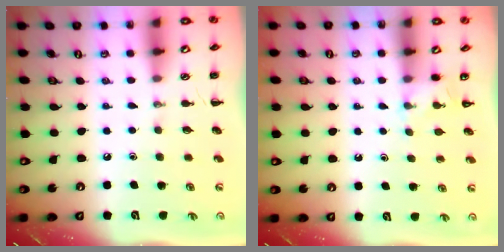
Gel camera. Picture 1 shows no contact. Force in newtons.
{"total": 4.0, "press": 3.9, "slide": 1.1}